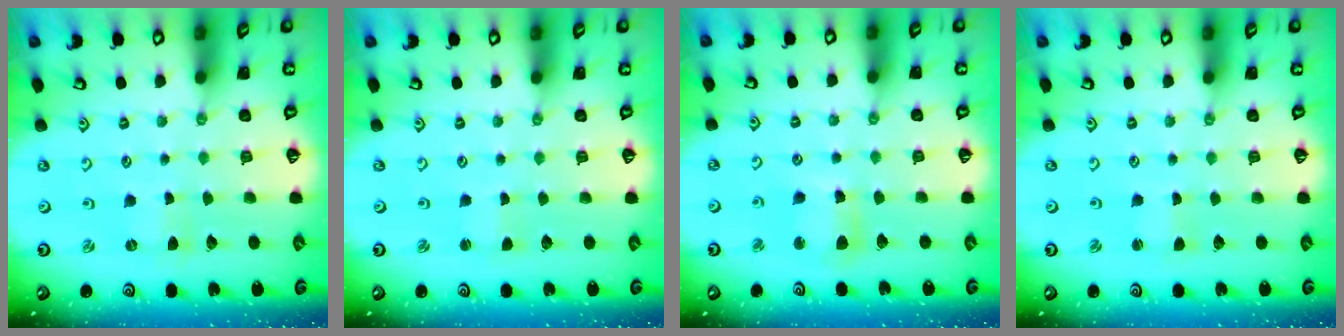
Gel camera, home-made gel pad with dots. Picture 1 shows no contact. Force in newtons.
{"total": 0.9, "press": 0.9, "slide": 0.0}
{"total": 8.8, "press": 8.8, "slide": 1.0}
{"total": 0.5, "press": 0.5, "slide": 0.1}